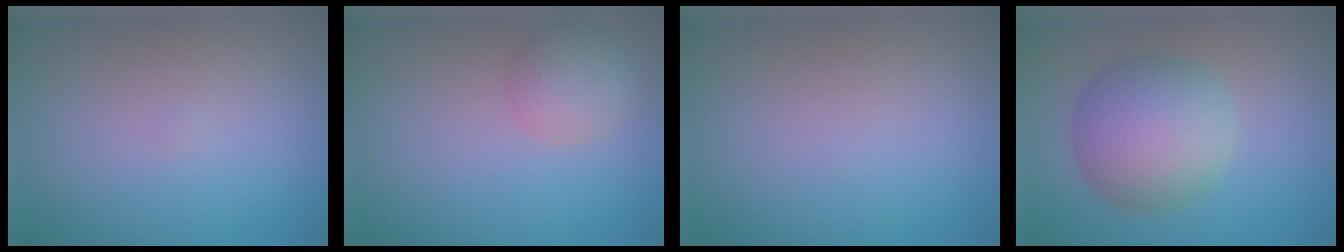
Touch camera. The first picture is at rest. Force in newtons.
{"total": 3.1, "press": 3.1, "slide": 0.2}
{"total": 0.0}
{"total": 7.2, "press": 7.2, "slide": 0.2}